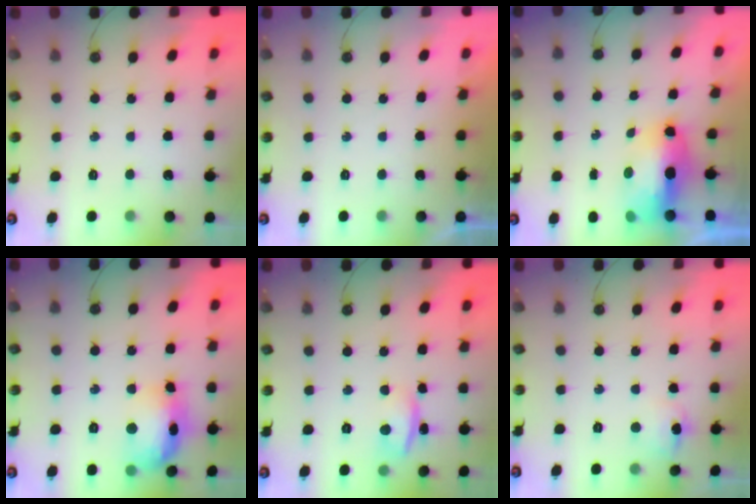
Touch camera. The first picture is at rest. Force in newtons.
{"total": 0.0}
{"total": 9.4, "press": 9.2, "slide": 2.2}
{"total": 15.8, "press": 15.7, "slide": 1.2}
{"total": 3.4, "press": 2.7, "slide": 2.1}
{"total": 6.6, "press": 6.6, "slide": 0.7}